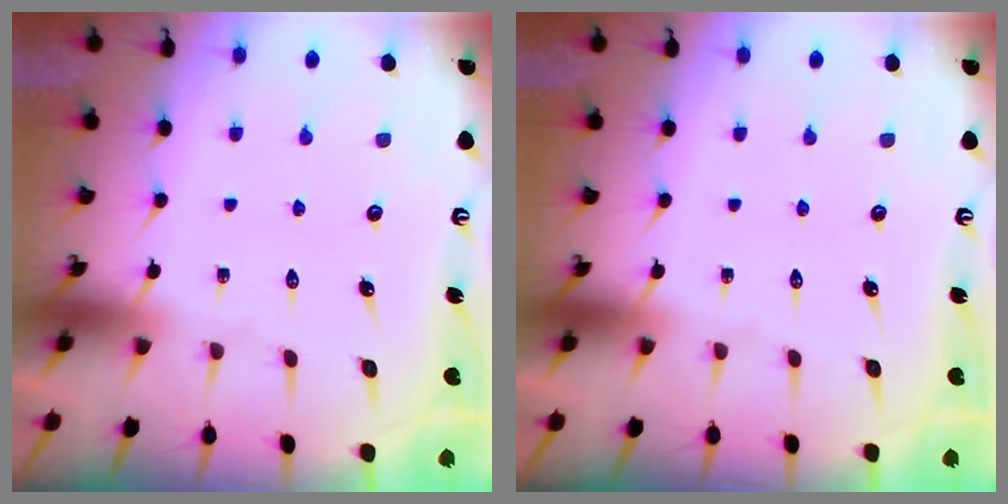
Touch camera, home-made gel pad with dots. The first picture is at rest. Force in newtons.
{"total": 0.0}